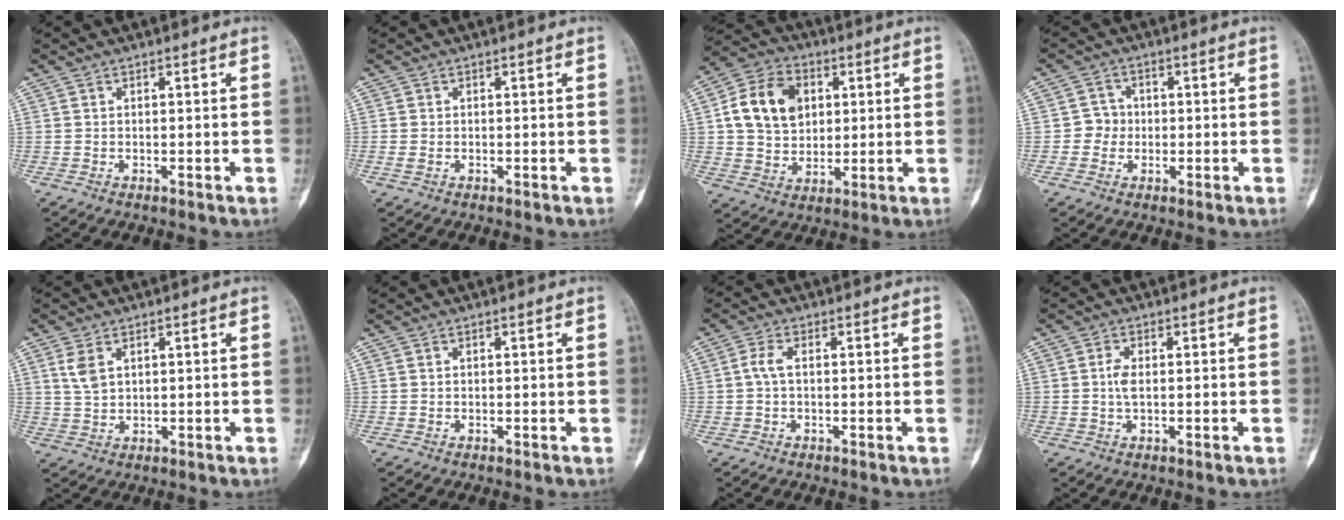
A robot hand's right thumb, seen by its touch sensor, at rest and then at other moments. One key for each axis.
{"total": 0.6, "fx": -0.2, "fy": 0.4, "fz": 0.4, "tx": -0.016, "ty": -0.002, "tz": -0.006}
{"total": 13.3, "fx": 2.9, "fy": 10.2, "fz": 8.0, "tx": -0.115, "ty": 0.003, "tz": 0.049}
{"total": 3.4, "fx": -0.4, "fy": 3.4, "fz": 0.7, "tx": 0.014, "ty": 0.010, "tz": -0.015}
{"total": 4.0, "fx": 1.7, "fy": 2.3, "fz": 2.7, "tx": -0.056, "ty": -0.003, "tz": 0.043}
{"total": 0.0}
{"total": 2.5, "fx": 0.0, "fy": 1.1, "fz": 2.2, "tx": -0.050, "ty": 0.002, "tz": -0.006}
{"total": 2.4, "fx": -0.1, "fy": 1.1, "fz": 2.2, "tx": -0.050, "ty": -0.001, "tz": -0.007}